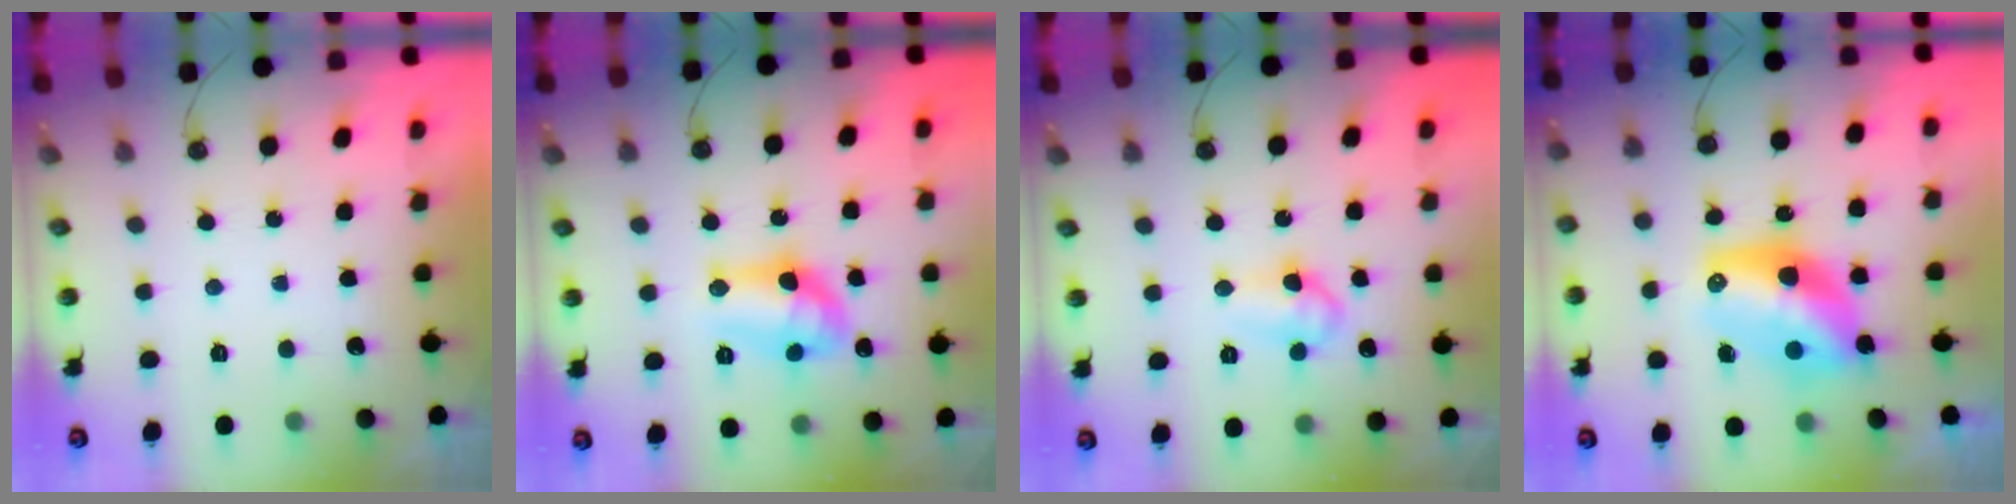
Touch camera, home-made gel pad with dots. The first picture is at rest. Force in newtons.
{"total": 11.7, "press": 11.7, "slide": 0.5}
{"total": 7.6, "press": 7.6, "slide": 0.9}
{"total": 13.2, "press": 13.2, "slide": 1.0}